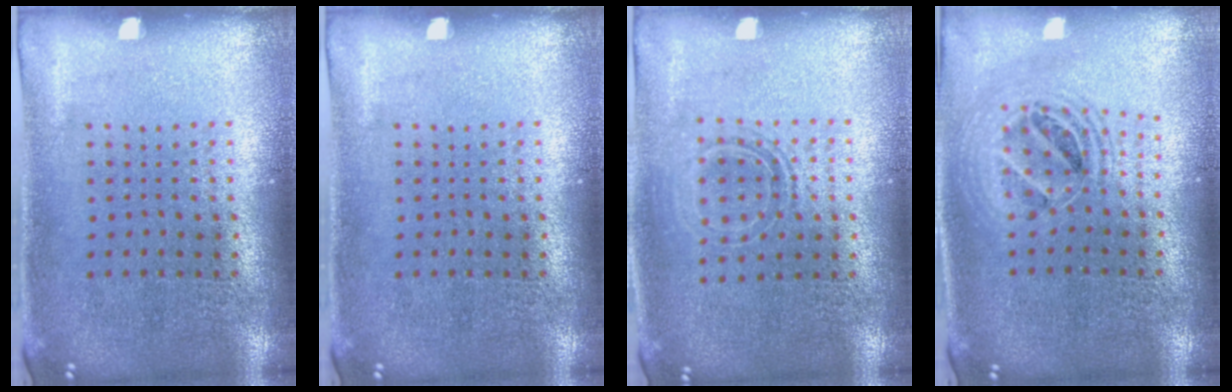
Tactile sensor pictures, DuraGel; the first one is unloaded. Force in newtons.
{"total": 0.0}
{"total": 1.4, "press": 1.2, "slide": 0.8}
{"total": 1.8, "press": 1.5, "slide": 1.0}